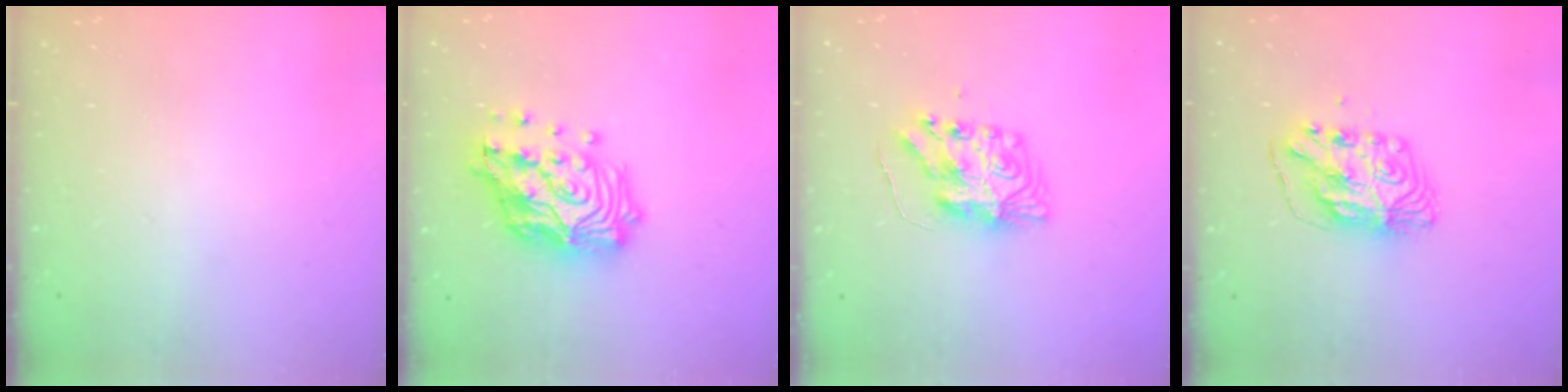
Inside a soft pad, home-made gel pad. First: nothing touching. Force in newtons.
{"total": 20.6, "press": 20.5, "slide": 2.7}
{"total": 9.3, "press": 9.3, "slide": 0.7}
{"total": 8.8, "press": 8.8, "slide": 0.8}